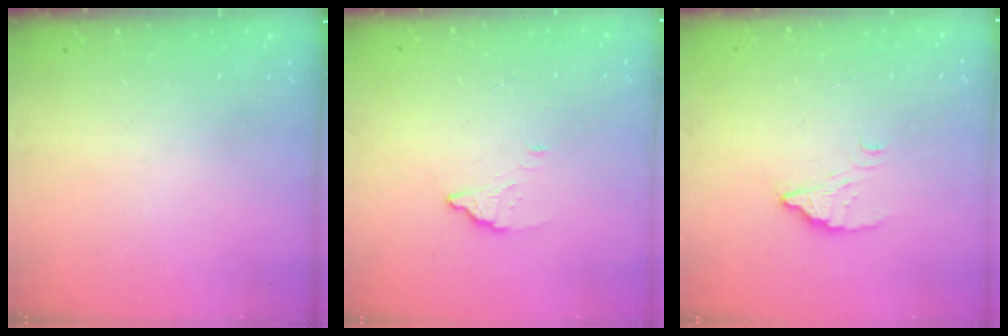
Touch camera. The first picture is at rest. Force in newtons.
{"total": 2.7, "press": 2.7, "slide": 0.2}
{"total": 3.1, "press": 3.1, "slide": 0.2}